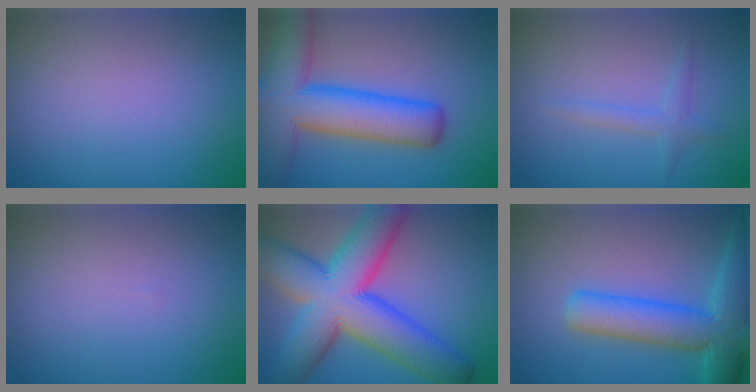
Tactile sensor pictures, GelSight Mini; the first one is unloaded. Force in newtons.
{"total": 11.1, "press": 11.1, "slide": 0.7}
{"total": 1.5, "press": 1.5, "slide": 0.1}
{"total": 0.0}
{"total": 14.1, "press": 14.1, "slide": 0.4}
{"total": 8.1, "press": 8.1, "slide": 0.4}